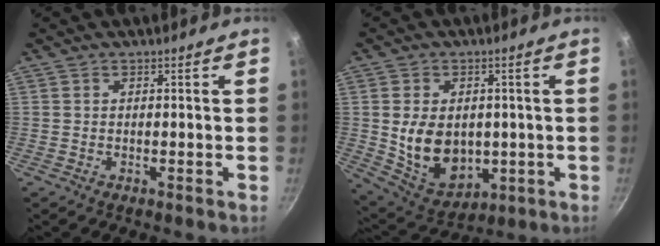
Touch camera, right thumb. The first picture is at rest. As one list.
[{"total": 13.2, "force": [-0.2, 9.7, 8.9], "torque": [-0.123, -0.016, 0.021]}]